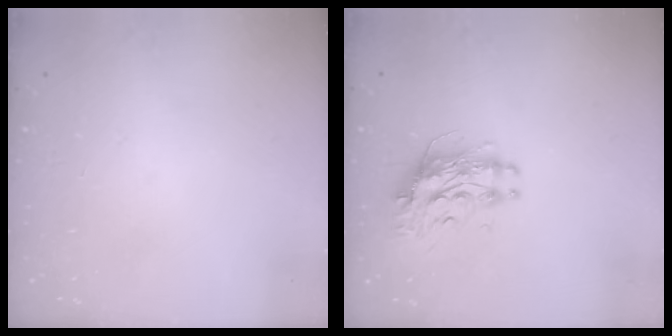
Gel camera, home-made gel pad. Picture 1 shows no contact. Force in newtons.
{"total": 10.3, "press": 10.2, "slide": 1.0}